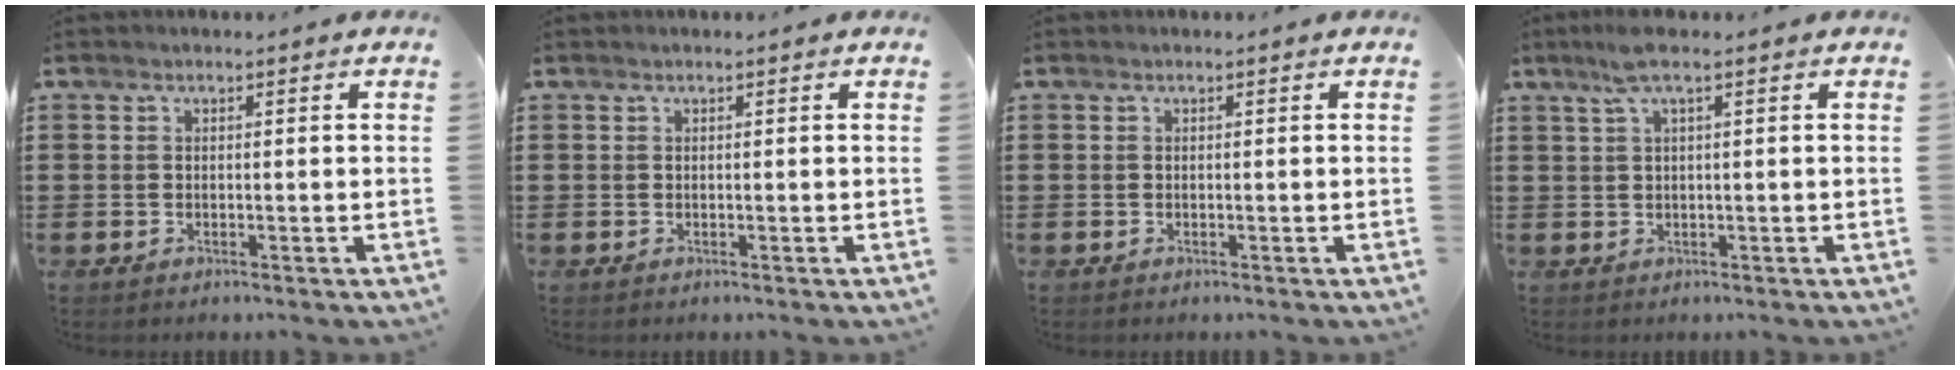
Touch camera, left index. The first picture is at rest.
{"total": 0.0}
{"total": 0.0}
{"total": 3.2, "force": [1.5, 0.1, 2.8], "torque": [-0.063, -0.002, 0.024]}